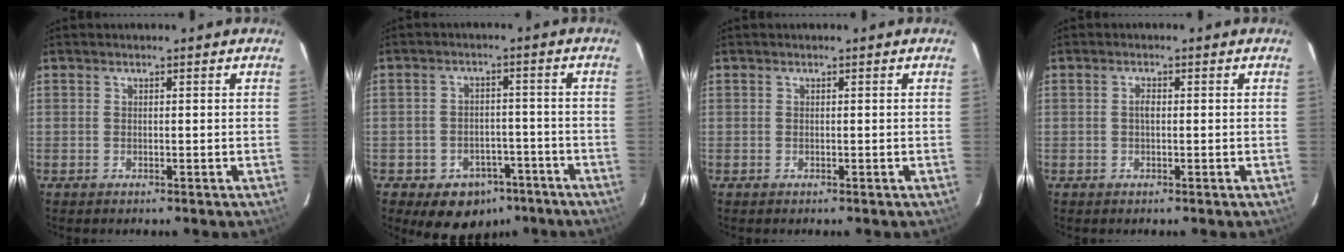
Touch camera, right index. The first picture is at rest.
{"total": 9.2, "force": [-5.7, 6.6, 3.0], "torque": [-0.064, 0.031, -0.059]}
{"total": 0.0}
{"total": 1.2, "force": [0.0, 0.6, 1.1], "torque": [-0.020, 0.005, -0.002]}